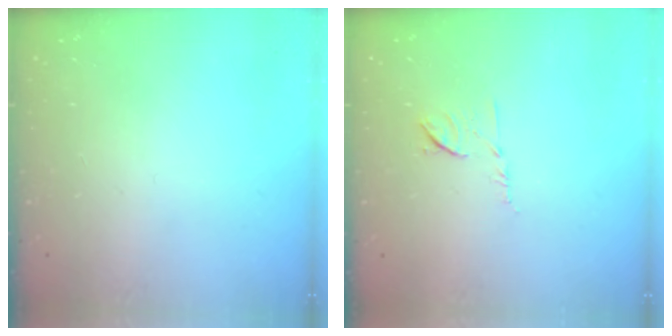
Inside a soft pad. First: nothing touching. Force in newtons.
{"total": 6.6, "press": 6.5, "slide": 0.9}